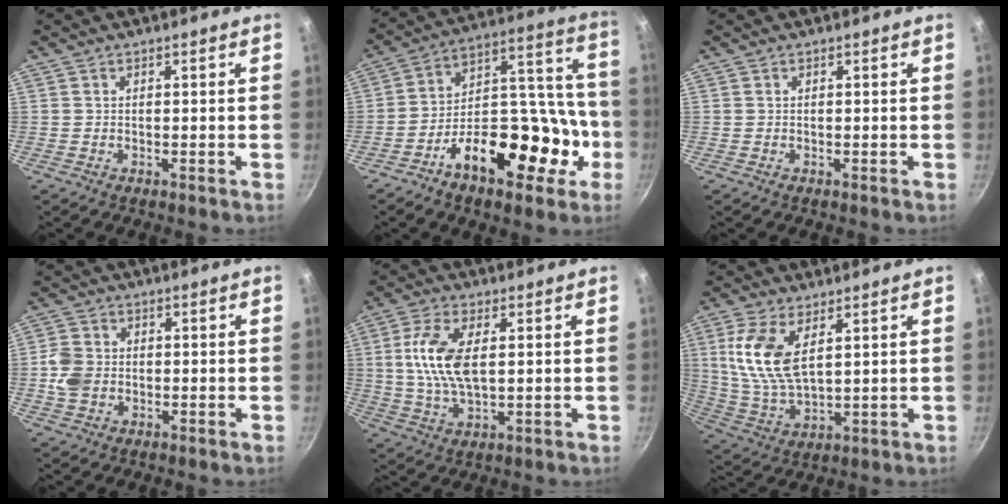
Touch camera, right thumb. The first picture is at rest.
{"total": 22.4, "force": [-10.1, 12.2, 15.9], "torque": [-0.188, 0.091, -0.161]}
{"total": 0.0}
{"total": 5.3, "force": [-0.7, 4.4, 3.0], "torque": [-0.051, 0.006, -0.018]}
{"total": 10.8, "force": [1.7, 5.2, 9.3], "torque": [-0.182, 0.000, 0.033]}
{"total": 12.3, "force": [4.1, 6.1, 9.9], "torque": [-0.197, -0.020, 0.090]}